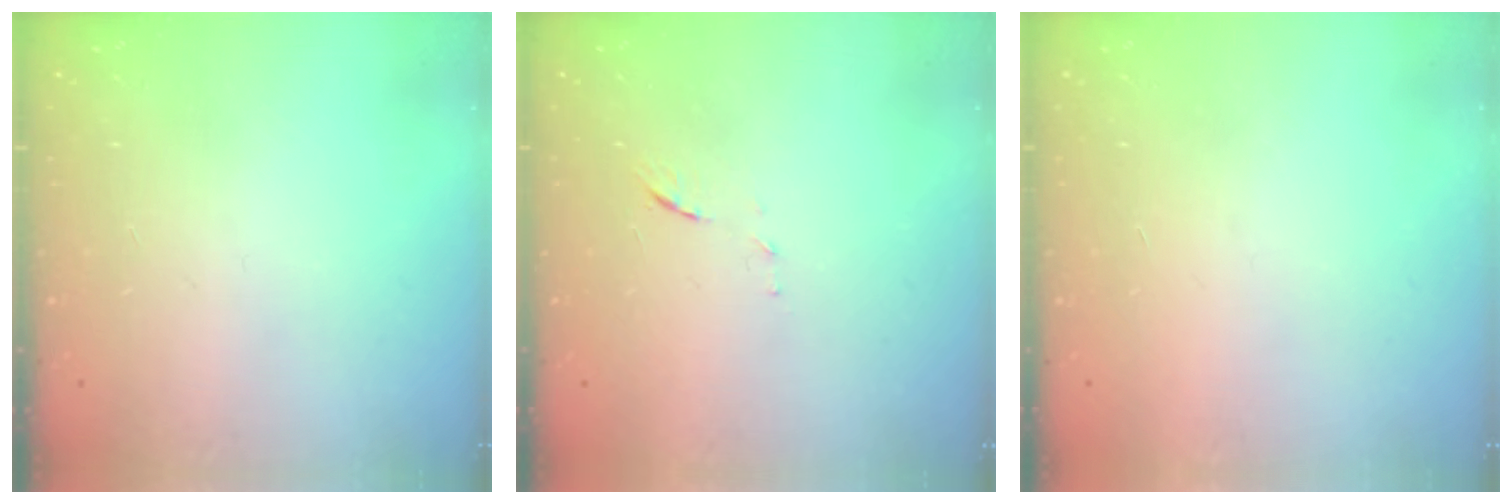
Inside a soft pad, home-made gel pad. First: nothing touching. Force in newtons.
{"total": 5.0, "press": 5.0, "slide": 0.6}
{"total": 1.6, "press": 1.6, "slide": 0.1}